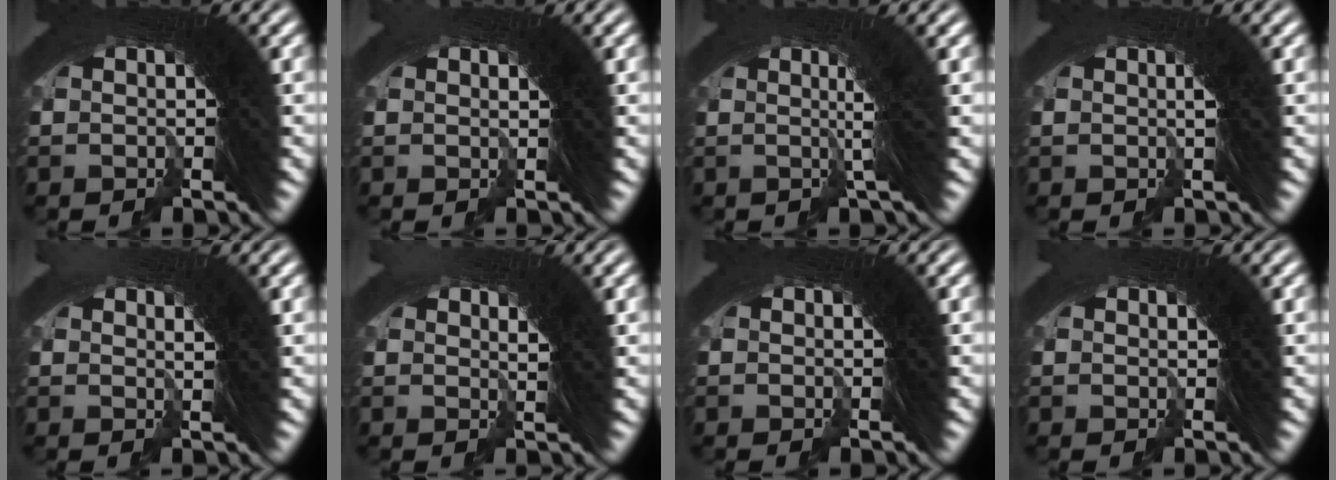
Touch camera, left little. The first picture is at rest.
{"total": 1.1, "force": [-0.8, 0.5, 0.5], "torque": [-0.019, -0.015, -0.009]}
{"total": 5.7, "force": [2.6, 2.0, 4.6], "torque": [-0.063, 0.033, 0.022]}
{"total": 1.4, "force": [0.6, 0.7, 1.1], "torque": [-0.023, 0.007, 0.003]}
{"total": 1.5, "force": [-1.2, 0.9, -0.1], "torque": [-0.019, -0.025, -0.016]}
{"total": 1.6, "force": [-1.0, 1.1, 0.5], "torque": [-0.023, -0.023, -0.012]}
{"total": 0.0}
{"total": 0.8, "force": [-0.8, 0.1, -0.2], "torque": [-0.009, -0.017, -0.007]}